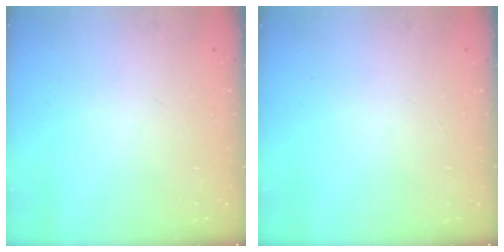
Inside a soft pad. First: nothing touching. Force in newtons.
{"total": 0.0}